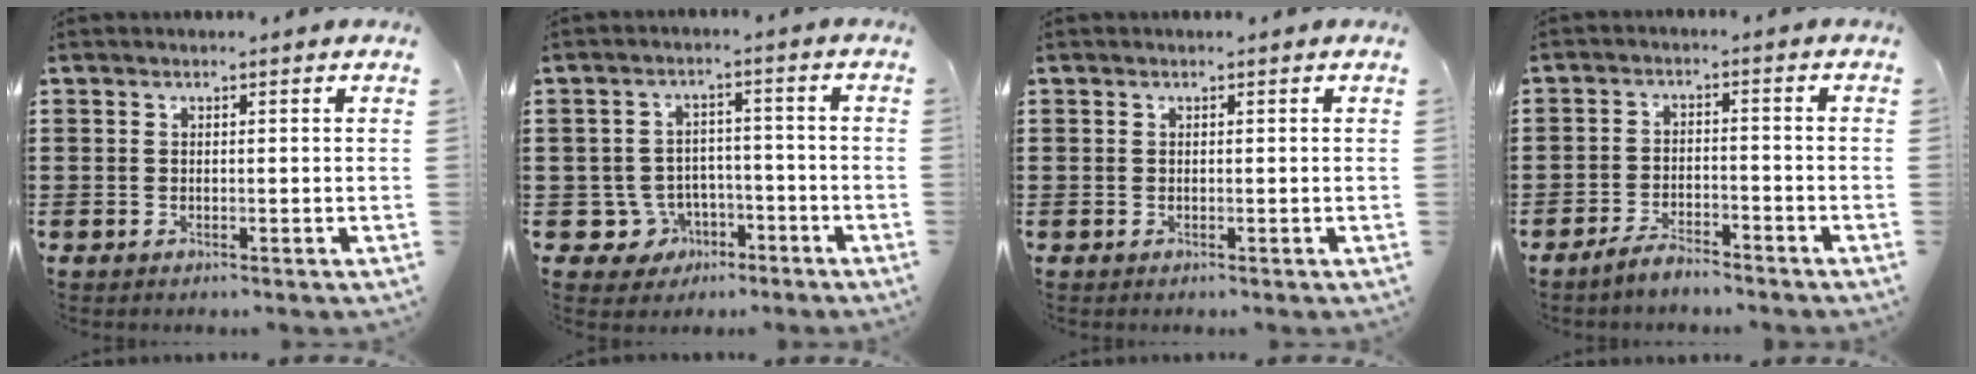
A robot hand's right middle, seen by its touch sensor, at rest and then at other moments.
{"total": 5.2, "force": [-2.9, 4.2, 1.2], "torque": [-0.046, 0.009, -0.057]}
{"total": 0.0}
{"total": 4.0, "force": [-3.8, 0.7, 0.9], "torque": [-0.023, 0.008, -0.079]}